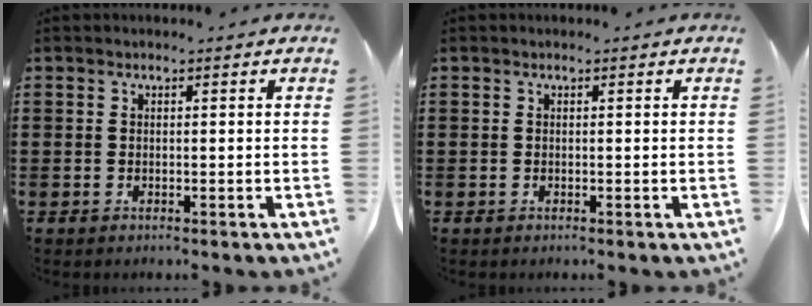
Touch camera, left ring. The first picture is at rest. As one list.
[{"total": 0.0}]